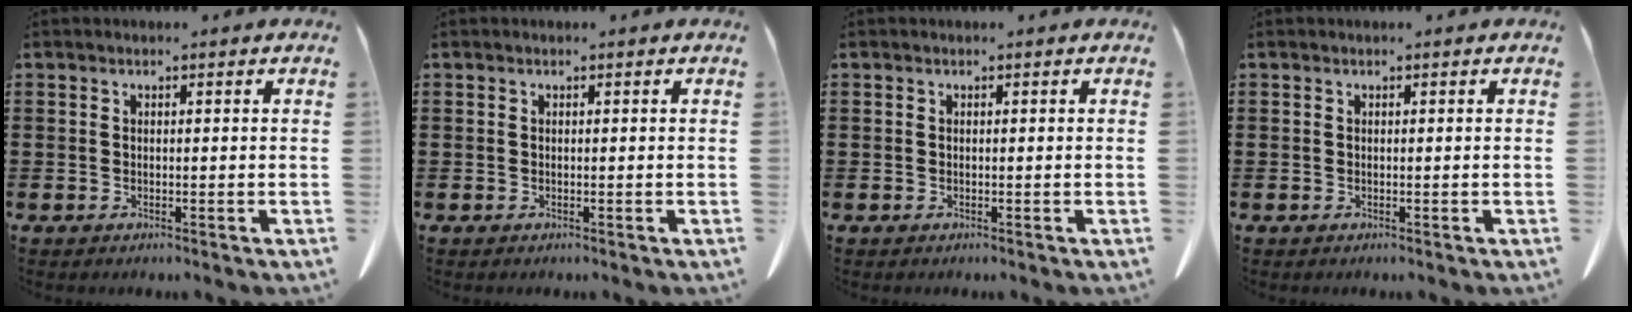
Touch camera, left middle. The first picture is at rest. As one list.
[{"total": 0.0}, {"total": 0.0}, {"total": 0.0}]